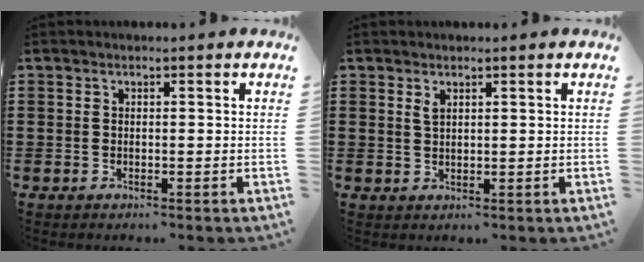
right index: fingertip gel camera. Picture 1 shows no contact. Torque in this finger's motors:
{"motor_torque": [0.00, 0.00, 0.00, 0.02]}